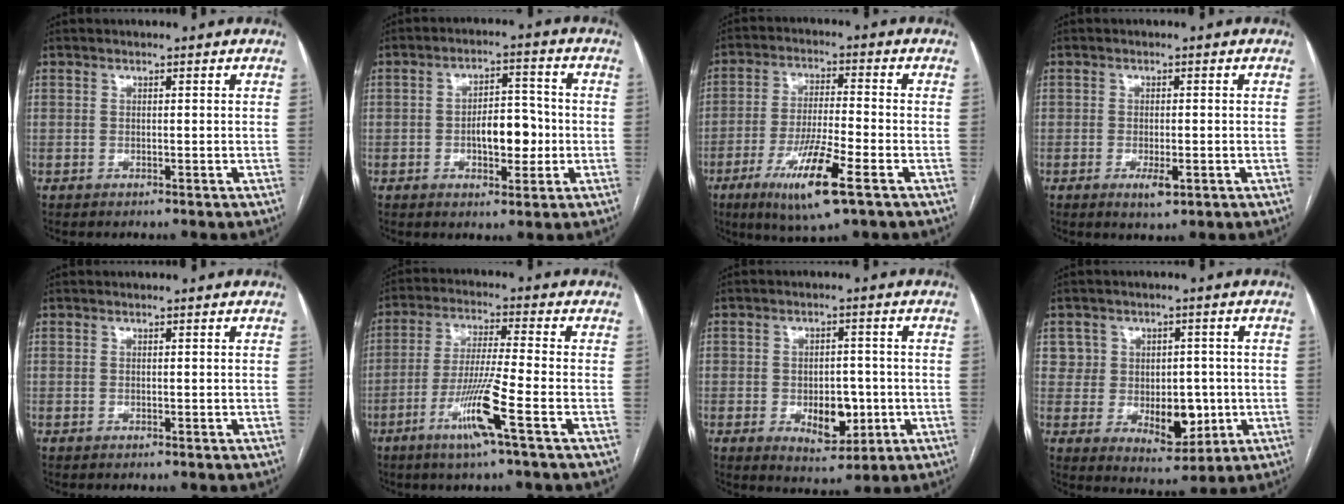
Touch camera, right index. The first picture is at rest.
{"total": 6.8, "force": [-1.2, 3.1, 5.9], "torque": [-0.093, 0.012, -0.016]}
{"total": 11.1, "force": [-5.4, 1.0, 9.6], "torque": [-0.182, -0.021, -0.095]}
{"total": 2.8, "force": [-1.1, 0.9, 2.4], "torque": [-0.038, -0.002, -0.013]}
{"total": 0.0}
{"total": 9.8, "force": [-4.4, -1.2, 8.7], "torque": [-0.168, -0.019, -0.090]}
{"total": 7.0, "force": [-1.7, 3.9, 5.5], "torque": [-0.078, 0.002, -0.015]}
{"total": 7.9, "force": [-0.4, 6.2, 4.9], "torque": [-0.051, 0.006, 0.010]}